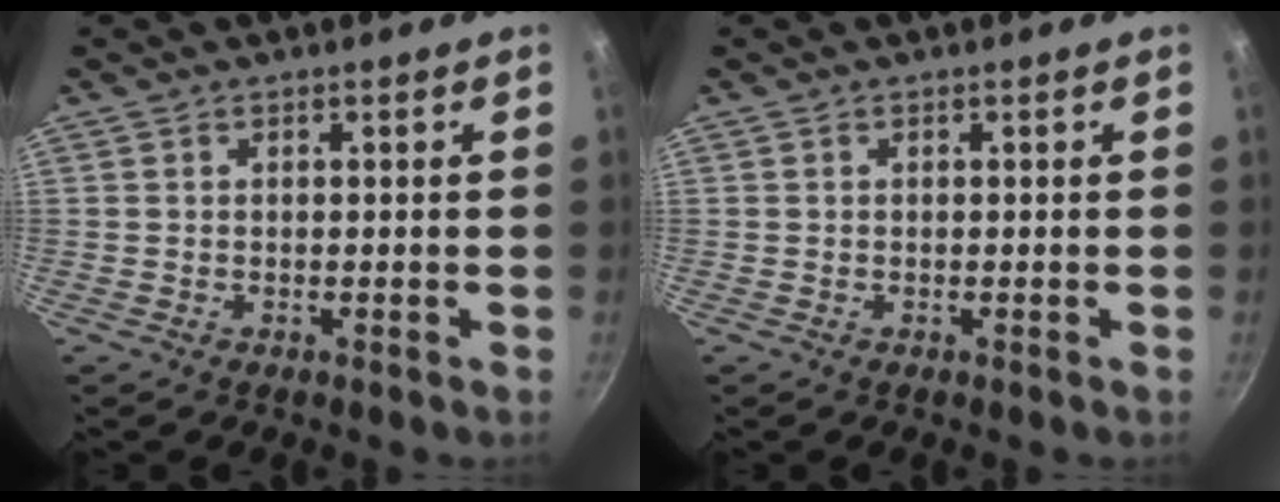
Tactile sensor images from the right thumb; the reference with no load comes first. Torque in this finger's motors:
{"motor_torque": [0.01, 0.00, -0.01, 0.01, 0.01]}